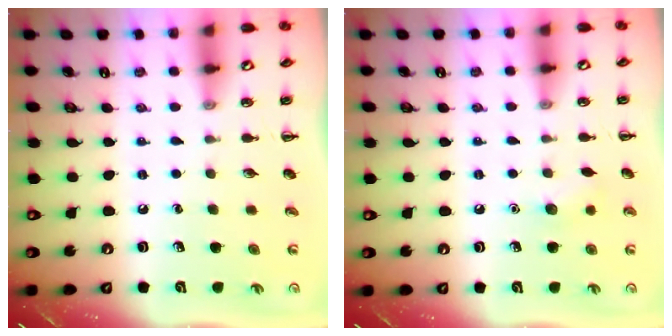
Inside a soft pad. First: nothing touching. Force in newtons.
{"total": 6.0, "press": 5.8, "slide": 1.7}